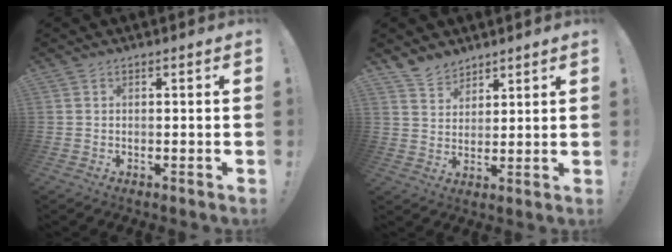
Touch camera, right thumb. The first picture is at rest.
{"total": 6.2, "force": [5.3, 3.2, 0.4], "torque": [-0.014, -0.037, 0.104]}